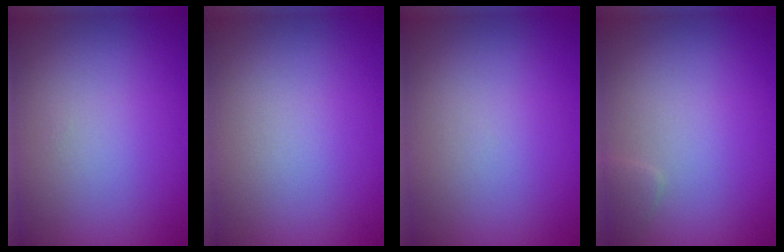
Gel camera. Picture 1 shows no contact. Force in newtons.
{"total": 0.0}
{"total": 0.0}
{"total": 0.7, "press": 0.7, "slide": 0.0}